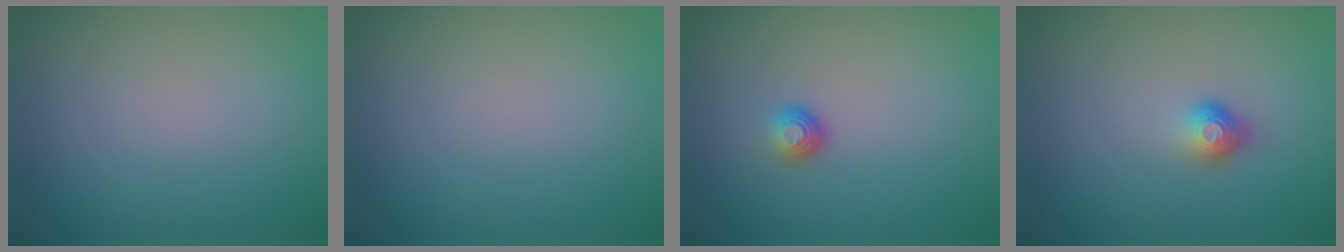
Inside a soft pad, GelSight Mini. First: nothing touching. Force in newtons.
{"total": 0.0}
{"total": 1.6, "press": 1.0, "slide": 1.3}
{"total": 1.9, "press": 1.3, "slide": 1.4}